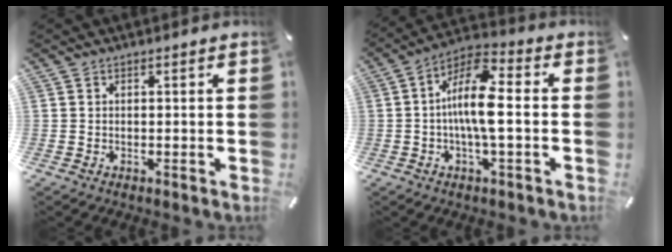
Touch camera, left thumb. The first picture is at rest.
{"total": 12.4, "force": [-0.9, 4.0, 11.7], "torque": [-0.234, -0.006, -0.020]}